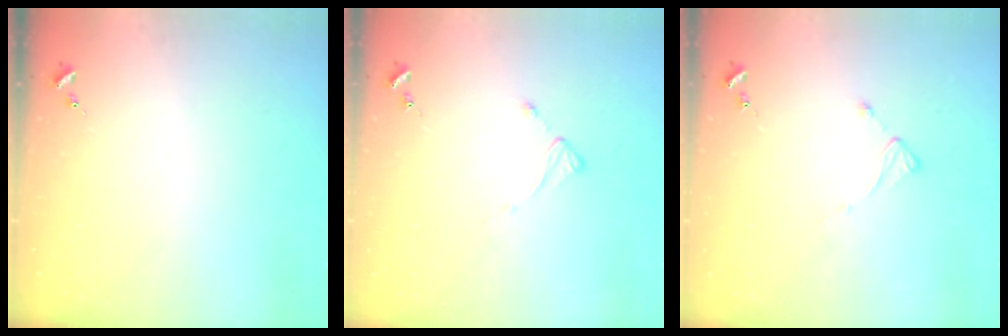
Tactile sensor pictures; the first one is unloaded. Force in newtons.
{"total": 2.0, "press": 1.9, "slide": 0.4}
{"total": 2.0, "press": 1.9, "slide": 0.4}